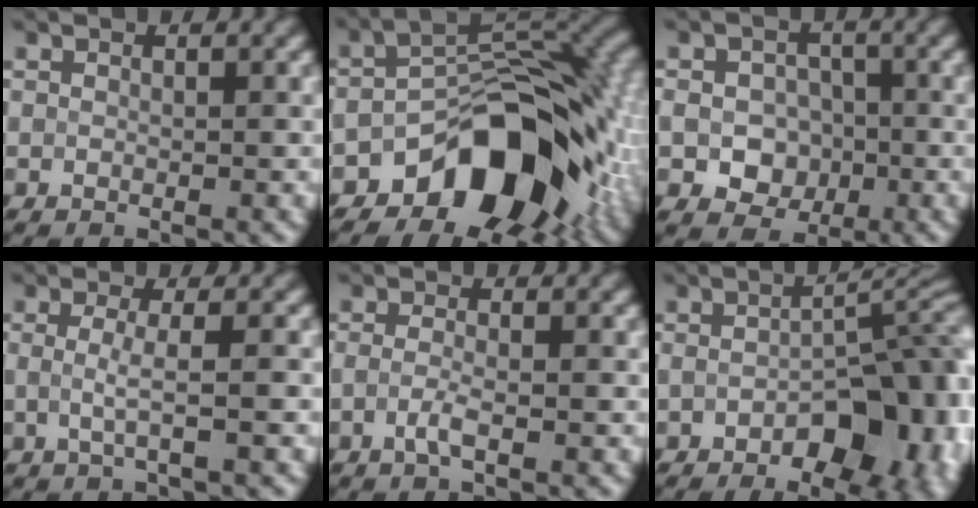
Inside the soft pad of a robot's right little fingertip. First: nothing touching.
{"total": 11.2, "force": [-4.6, 6.4, 7.9], "torque": [-0.099, 0.013, -0.077]}
{"total": 4.5, "force": [-1.2, 3.6, 2.4], "torque": [-0.048, -0.007, -0.019]}
{"total": 2.4, "force": [-0.2, 0.6, 2.4], "torque": [-0.043, -0.008, -0.009]}
{"total": 1.6, "force": [-0.6, 0.4, 1.4], "torque": [-0.029, -0.004, -0.016]}
{"total": 9.4, "force": [-2.3, 4.2, 8.1], "torque": [-0.104, -0.004, -0.034]}